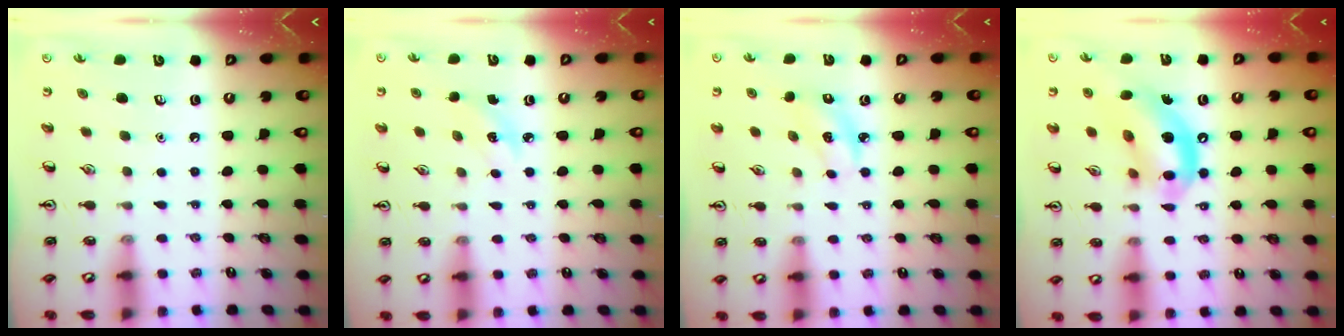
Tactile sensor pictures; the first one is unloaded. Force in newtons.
{"total": 3.5, "press": 3.2, "slide": 1.3}
{"total": 3.0, "press": 3.0, "slide": 0.5}
{"total": 13.4, "press": 12.7, "slide": 4.0}